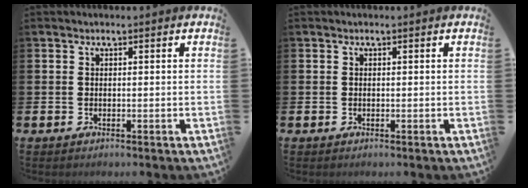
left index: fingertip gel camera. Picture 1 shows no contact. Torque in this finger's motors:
{"motor_torque": [-0.13, 0.17, -0.06, -0.01]}